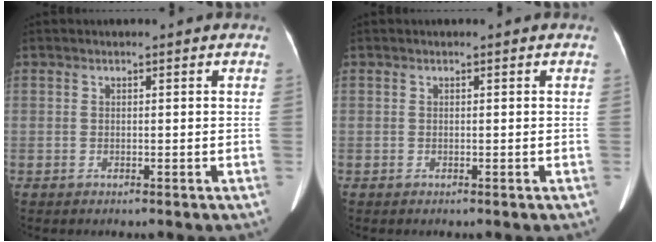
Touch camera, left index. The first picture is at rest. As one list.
[{"total": 0.0}]